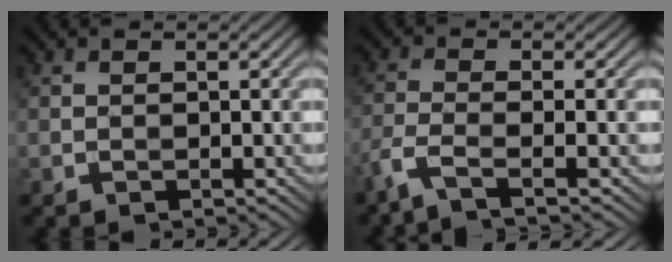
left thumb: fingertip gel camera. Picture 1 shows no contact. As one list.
[{"total": 4.0, "force": [-2.6, 0.6, 2.9], "torque": [-0.062, -0.005, -0.073]}]